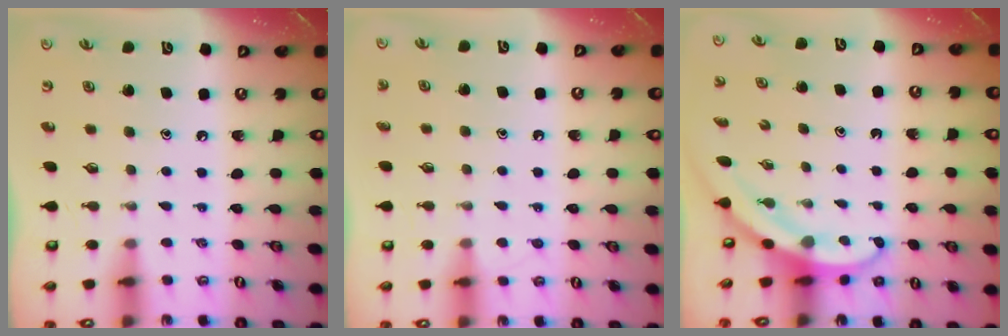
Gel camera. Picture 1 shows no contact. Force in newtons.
{"total": 5.9, "press": 5.9, "slide": 0.6}
{"total": 3.2, "press": 3.2, "slide": 0.1}